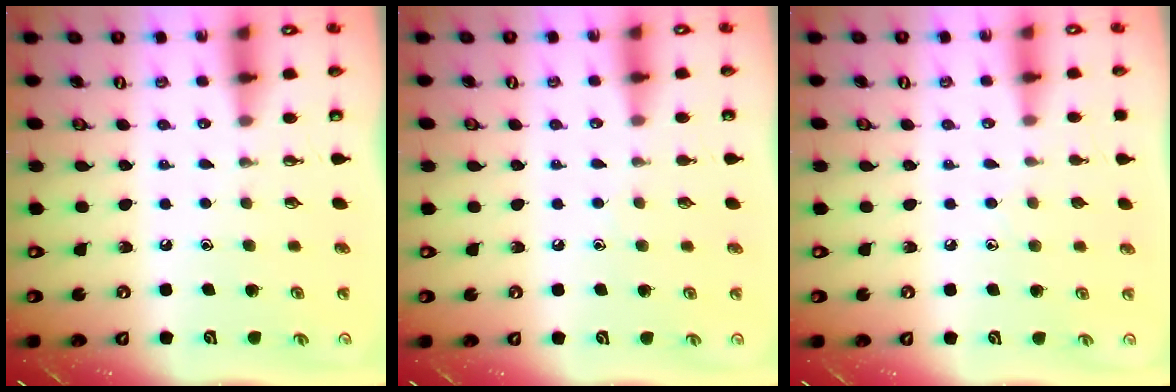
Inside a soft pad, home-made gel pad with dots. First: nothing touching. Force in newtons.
{"total": 3.0, "press": 2.9, "slide": 0.4}
{"total": 5.2, "press": 5.2, "slide": 0.5}